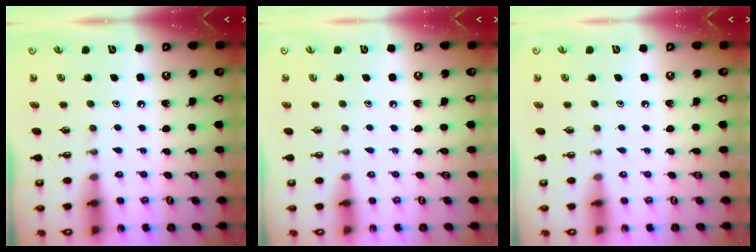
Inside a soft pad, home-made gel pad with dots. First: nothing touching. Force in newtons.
{"total": 0.0}
{"total": 0.0}